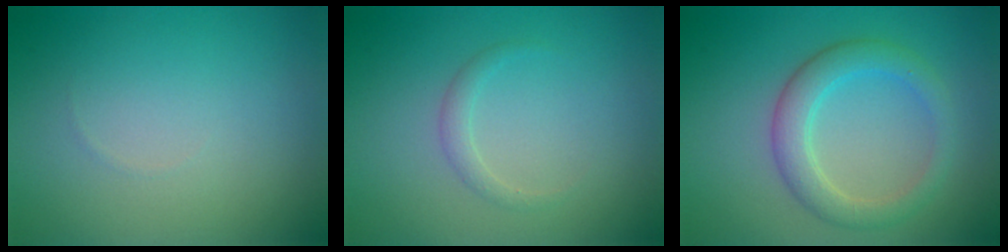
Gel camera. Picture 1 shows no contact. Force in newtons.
{"total": 1.1, "press": 1.1, "slide": 0.0}
{"total": 3.6, "press": 3.5, "slide": 0.2}